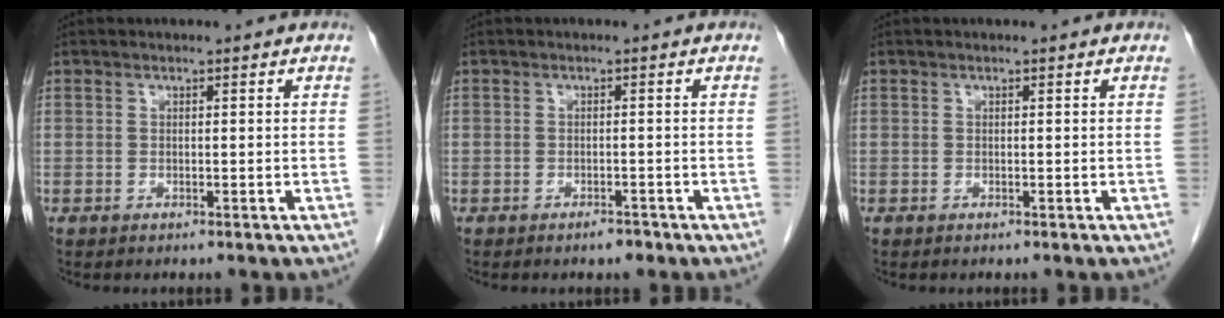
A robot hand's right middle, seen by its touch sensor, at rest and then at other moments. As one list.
[{"total": 1.4, "force": [-1.1, 0.5, 0.7], "torque": [-0.010, 0.001, -0.013]}, {"total": 0.0}]